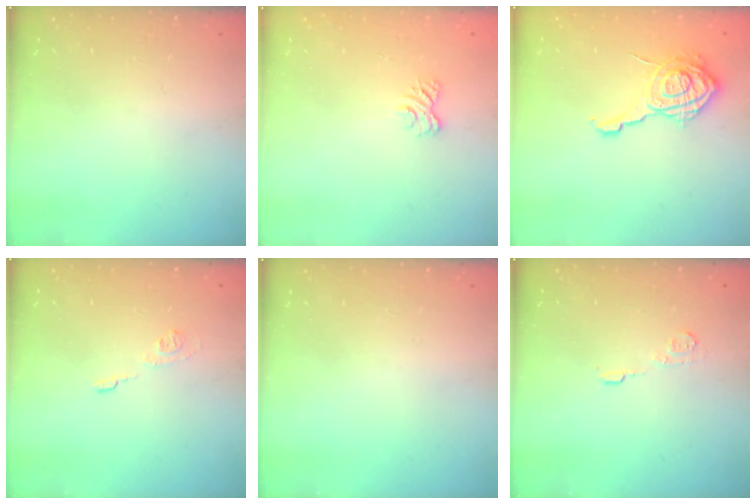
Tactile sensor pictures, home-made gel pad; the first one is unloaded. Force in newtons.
{"total": 2.5, "press": 2.2, "slide": 1.2}
{"total": 14.8, "press": 14.8, "slide": 1.0}
{"total": 5.1, "press": 5.1, "slide": 0.7}
{"total": 0.0}
{"total": 4.2, "press": 4.2, "slide": 0.4}